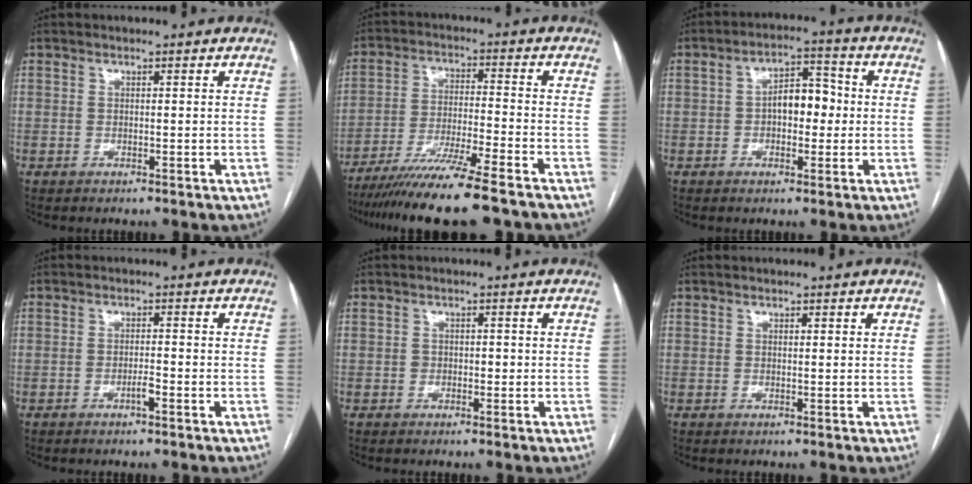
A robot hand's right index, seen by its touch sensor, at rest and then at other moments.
{"total": 14.5, "force": [-11.9, -0.6, 8.3], "torque": [-0.140, -0.040, -0.196]}
{"total": 6.4, "force": [-0.3, 3.3, 5.4], "torque": [-0.084, 0.026, -0.007]}
{"total": 1.7, "force": [-1.0, 0.2, 1.4], "torque": [-0.026, 0.001, -0.017]}
{"total": 1.3, "force": [-0.2, 1.1, 0.7], "torque": [-0.009, 0.004, -0.003]}
{"total": 0.6, "force": [0.5, 0.0, 0.3], "torque": [-0.004, 0.000, 0.005]}